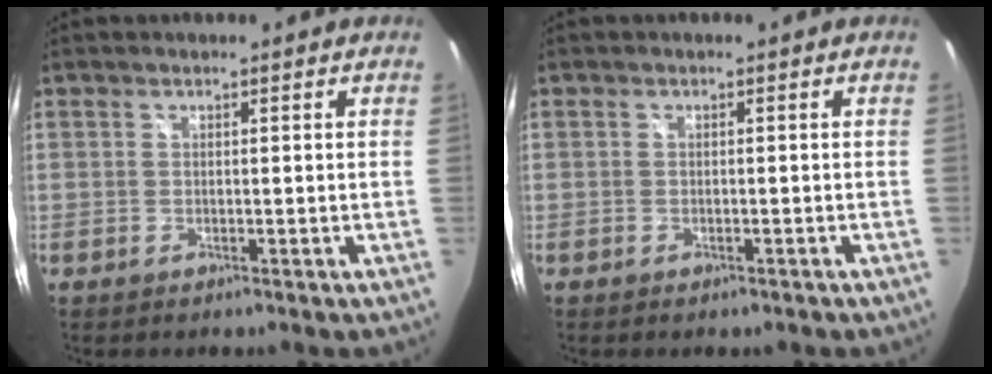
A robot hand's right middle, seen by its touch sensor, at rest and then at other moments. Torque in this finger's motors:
{"motor_torque": [-0.26, -0.22, -0.06, 0.00]}